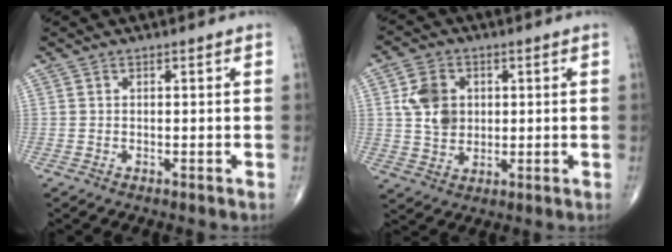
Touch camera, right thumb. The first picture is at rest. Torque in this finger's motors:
{"motor_torque": [0.00, 0.18, 0.92, 0.26, 0.05]}